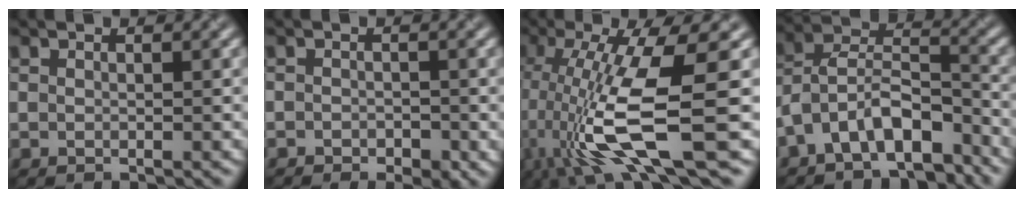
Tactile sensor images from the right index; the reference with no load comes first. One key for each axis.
{"total": 1.6, "fx": -1.4, "fy": 0.6, "fz": 0.5, "tx": -0.017, "ty": -0.004, "tz": -0.009}
{"total": 12.0, "fx": -3.2, "fy": 2.9, "fz": 11.2, "tx": -0.223, "ty": -0.012, "tz": -0.042}
{"total": 7.7, "fx": -5.6, "fy": 3.2, "fz": 4.1, "tx": -0.071, "ty": 0.013, "tz": -0.099}